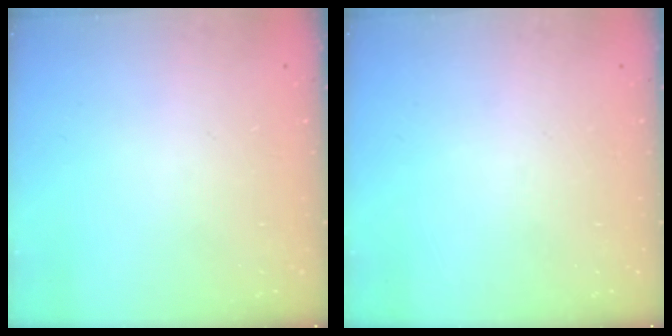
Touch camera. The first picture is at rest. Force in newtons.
{"total": 0.0}